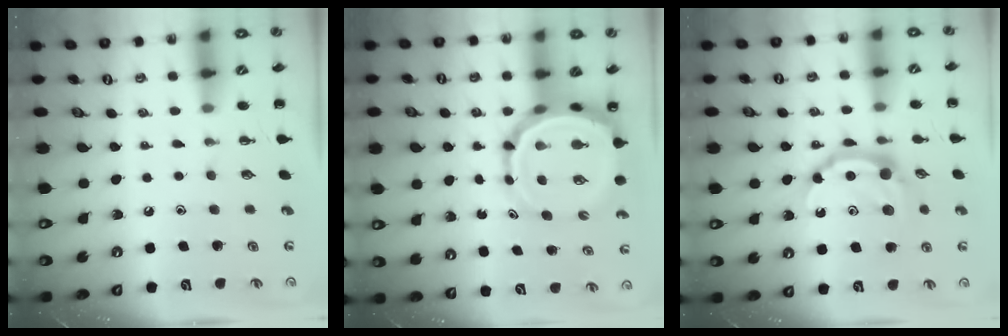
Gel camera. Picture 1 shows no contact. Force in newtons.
{"total": 9.2, "press": 8.7, "slide": 3.0}
{"total": 11.3, "press": 11.3, "slide": 0.7}